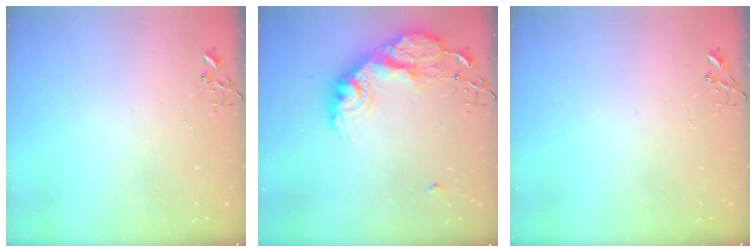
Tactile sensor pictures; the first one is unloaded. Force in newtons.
{"total": 21.7, "press": 21.7, "slide": 1.6}
{"total": 0.0}